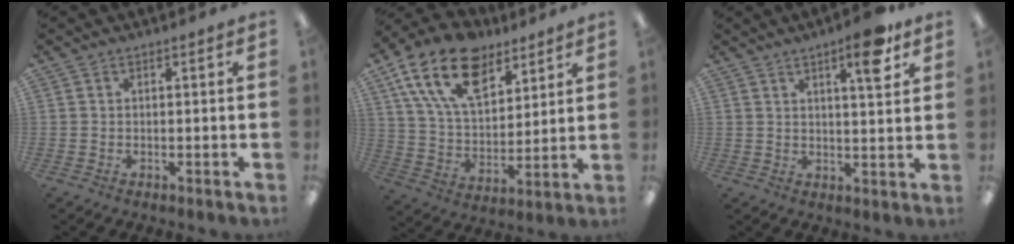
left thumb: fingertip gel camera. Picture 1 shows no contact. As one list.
[{"total": 19.2, "force": [11.2, 10.8, 11.3], "torque": [-0.204, -0.039, 0.203]}, {"total": 8.6, "force": [5.2, 1.9, 6.6], "torque": [-0.093, -0.021, 0.079]}]